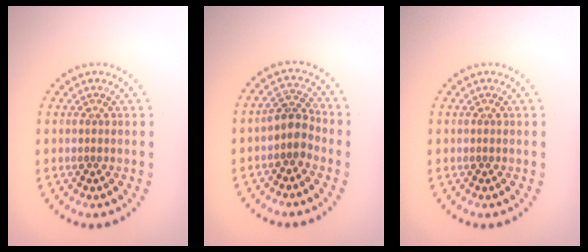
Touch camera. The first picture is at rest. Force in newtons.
{"total": 2.5, "press": 2.0, "slide": 1.5}
{"total": 0.0}